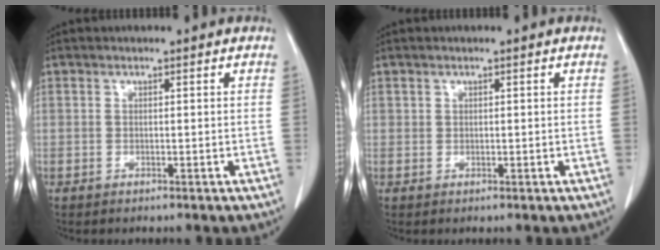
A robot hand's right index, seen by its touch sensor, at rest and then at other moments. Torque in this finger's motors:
{"motor_torque": [-0.13, 0.21, 0.02, 0.01]}